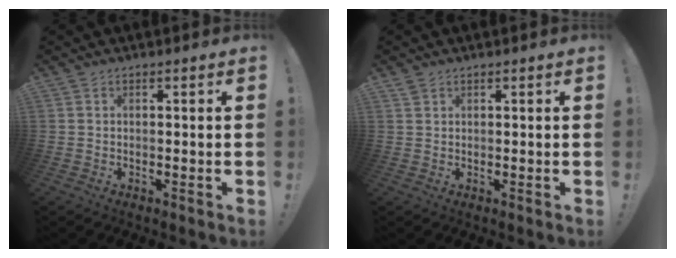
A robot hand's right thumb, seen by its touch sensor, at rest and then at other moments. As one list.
[{"total": 1.3, "force": [1.0, 0.7, 0.5], "torque": [-0.004, -0.003, 0.018]}]